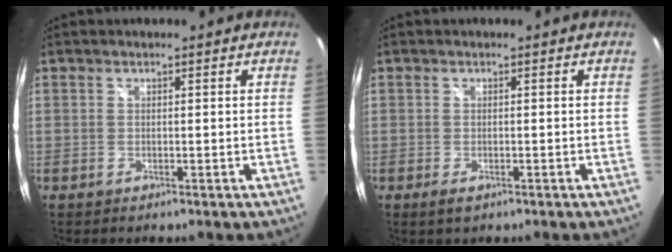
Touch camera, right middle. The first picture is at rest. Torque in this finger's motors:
{"motor_torque": [0.68, -0.64, 0.03, 0.03]}